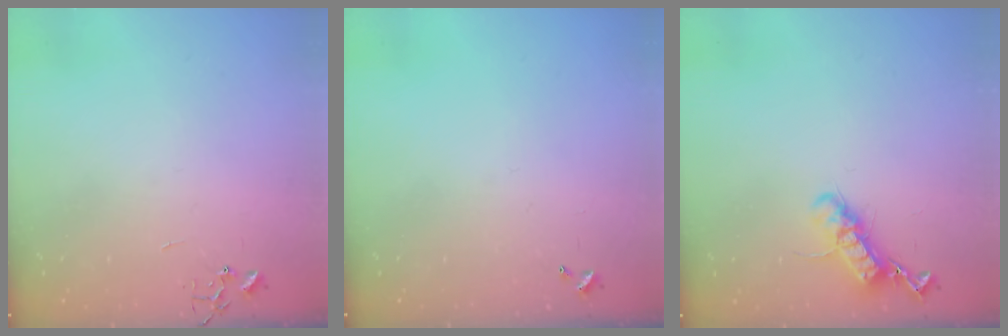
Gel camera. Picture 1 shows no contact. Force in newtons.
{"total": 0.0}
{"total": 12.8, "press": 12.8, "slide": 0.8}